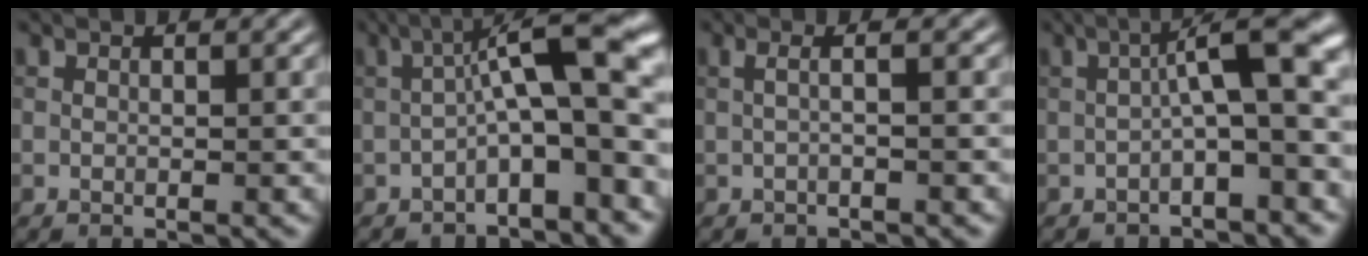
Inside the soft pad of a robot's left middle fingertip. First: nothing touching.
{"total": 8.9, "force": [-1.8, 1.9, 8.5], "torque": [-0.126, 0.036, -0.039]}
{"total": 1.5, "force": [-0.1, 0.2, 1.4], "torque": [-0.028, 0.000, -0.009]}
{"total": 6.2, "force": [-0.8, 1.2, 6.0], "torque": [-0.090, 0.027, -0.021]}